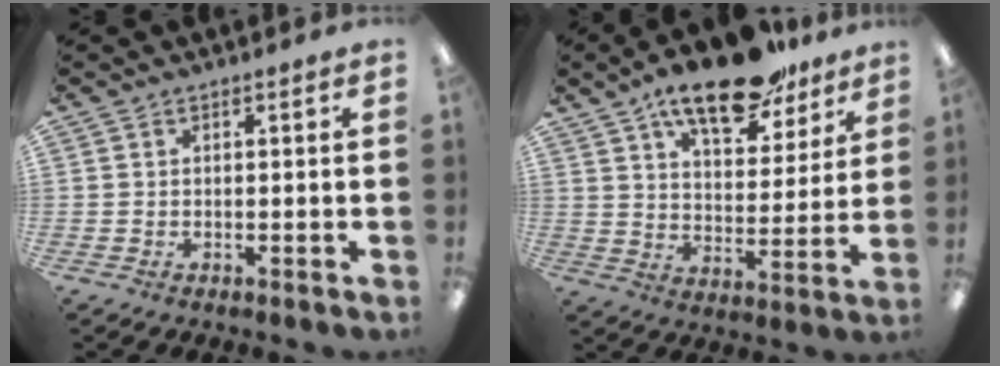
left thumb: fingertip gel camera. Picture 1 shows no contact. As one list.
[{"total": 17.4, "force": [13.0, 6.5, 9.5], "torque": [-0.151, -0.069, 0.221]}]